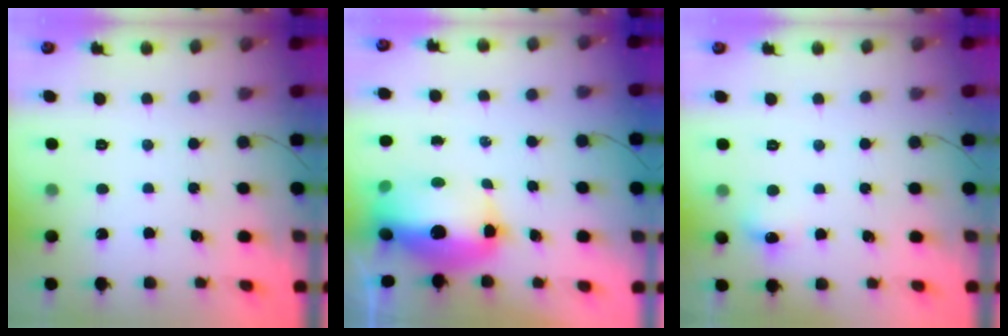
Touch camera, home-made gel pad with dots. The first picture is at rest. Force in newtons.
{"total": 14.6, "press": 13.5, "slide": 5.6}
{"total": 5.9, "press": 5.7, "slide": 1.5}